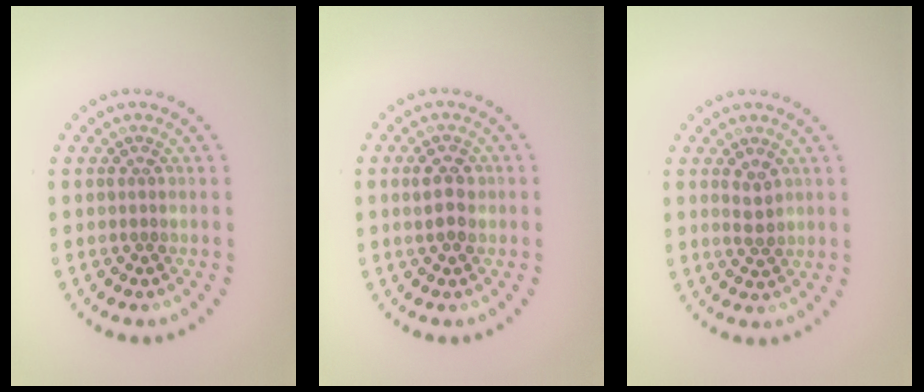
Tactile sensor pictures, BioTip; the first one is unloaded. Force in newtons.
{"total": 2.5, "press": 2.5, "slide": 0.4}
{"total": 1.9, "press": 1.8, "slide": 0.3}